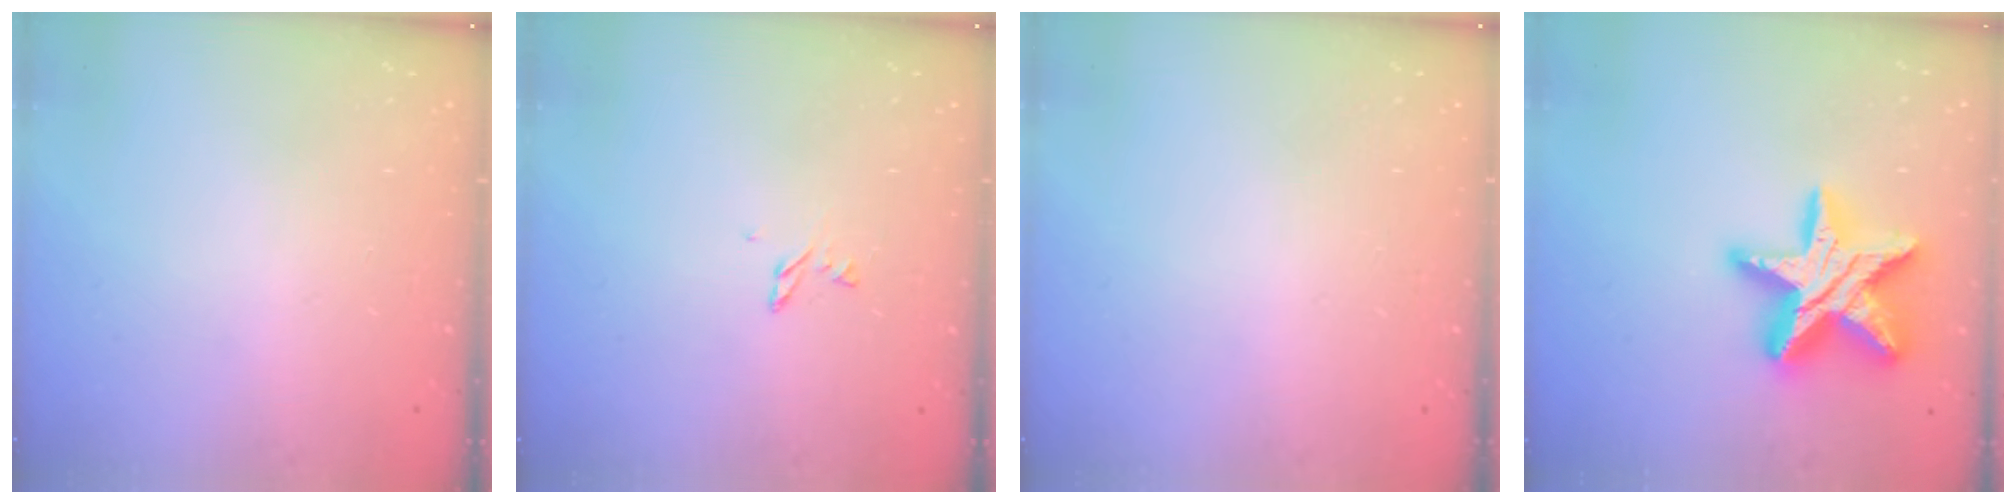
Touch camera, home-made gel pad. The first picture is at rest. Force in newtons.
{"total": 4.3, "press": 4.3, "slide": 0.4}
{"total": 0.0}
{"total": 20.7, "press": 20.7, "slide": 1.9}